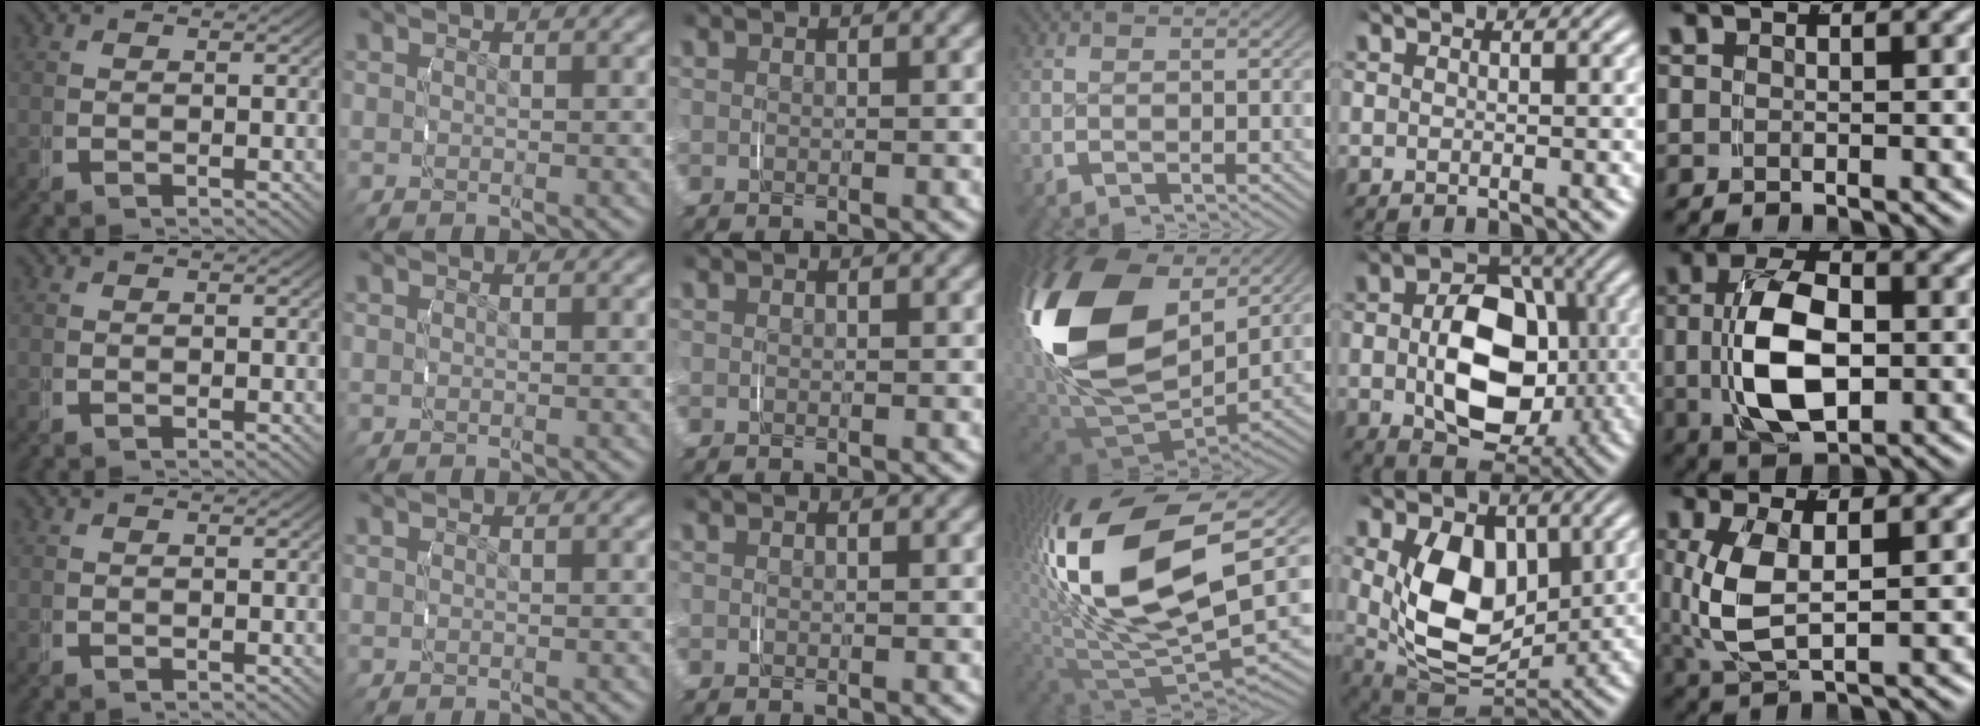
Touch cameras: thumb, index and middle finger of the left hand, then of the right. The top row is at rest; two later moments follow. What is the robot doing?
{"motion": "grasp_and_lifting", "object": "knife"}